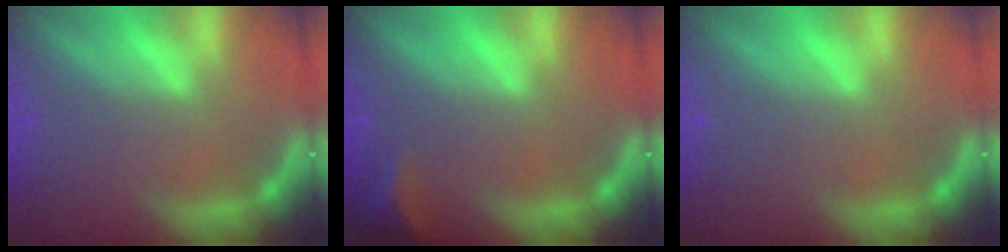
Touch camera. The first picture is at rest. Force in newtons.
{"total": 4.0}
{"total": 0.0}